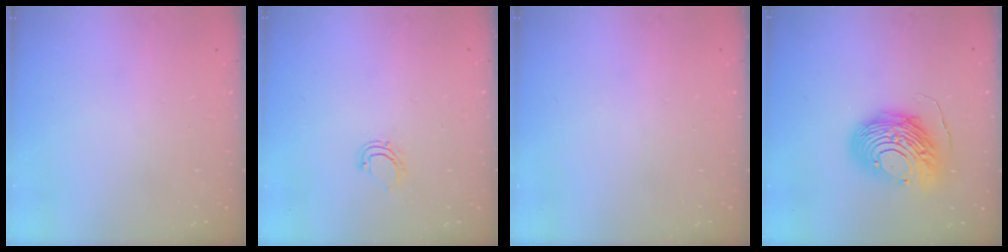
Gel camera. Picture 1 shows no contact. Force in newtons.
{"total": 4.8, "press": 4.7, "slide": 0.7}
{"total": 0.0}
{"total": 14.0, "press": 14.0, "slide": 1.3}